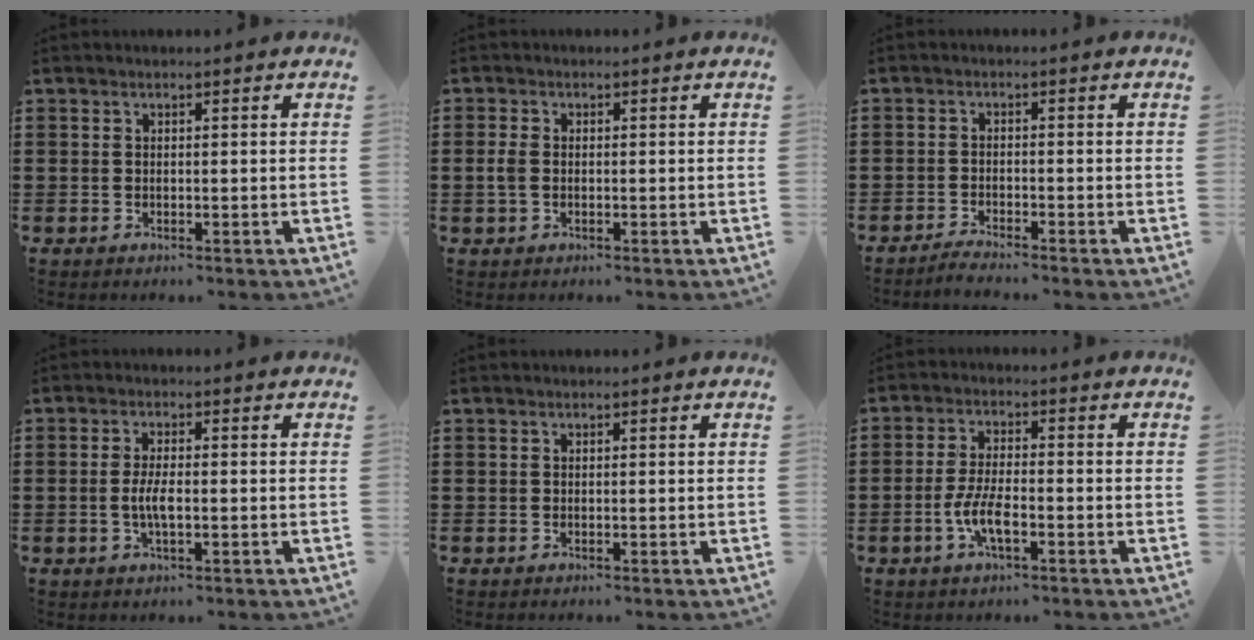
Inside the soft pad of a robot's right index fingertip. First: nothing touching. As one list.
[{"total": 2.2, "force": [-0.2, 1.4, 1.7], "torque": [-0.051, -0.001, -0.009]}, {"total": 1.7, "force": [-1.6, -0.3, 0.2], "torque": [-0.007, 0.002, -0.032]}, {"total": 3.6, "force": [-0.6, 1.0, 3.4], "torque": [-0.074, -0.003, -0.017]}, {"total": 0.0}, {"total": 5.3, "force": [-2.1, 1.3, 4.7], "torque": [-0.112, -0.010, -0.045]}]